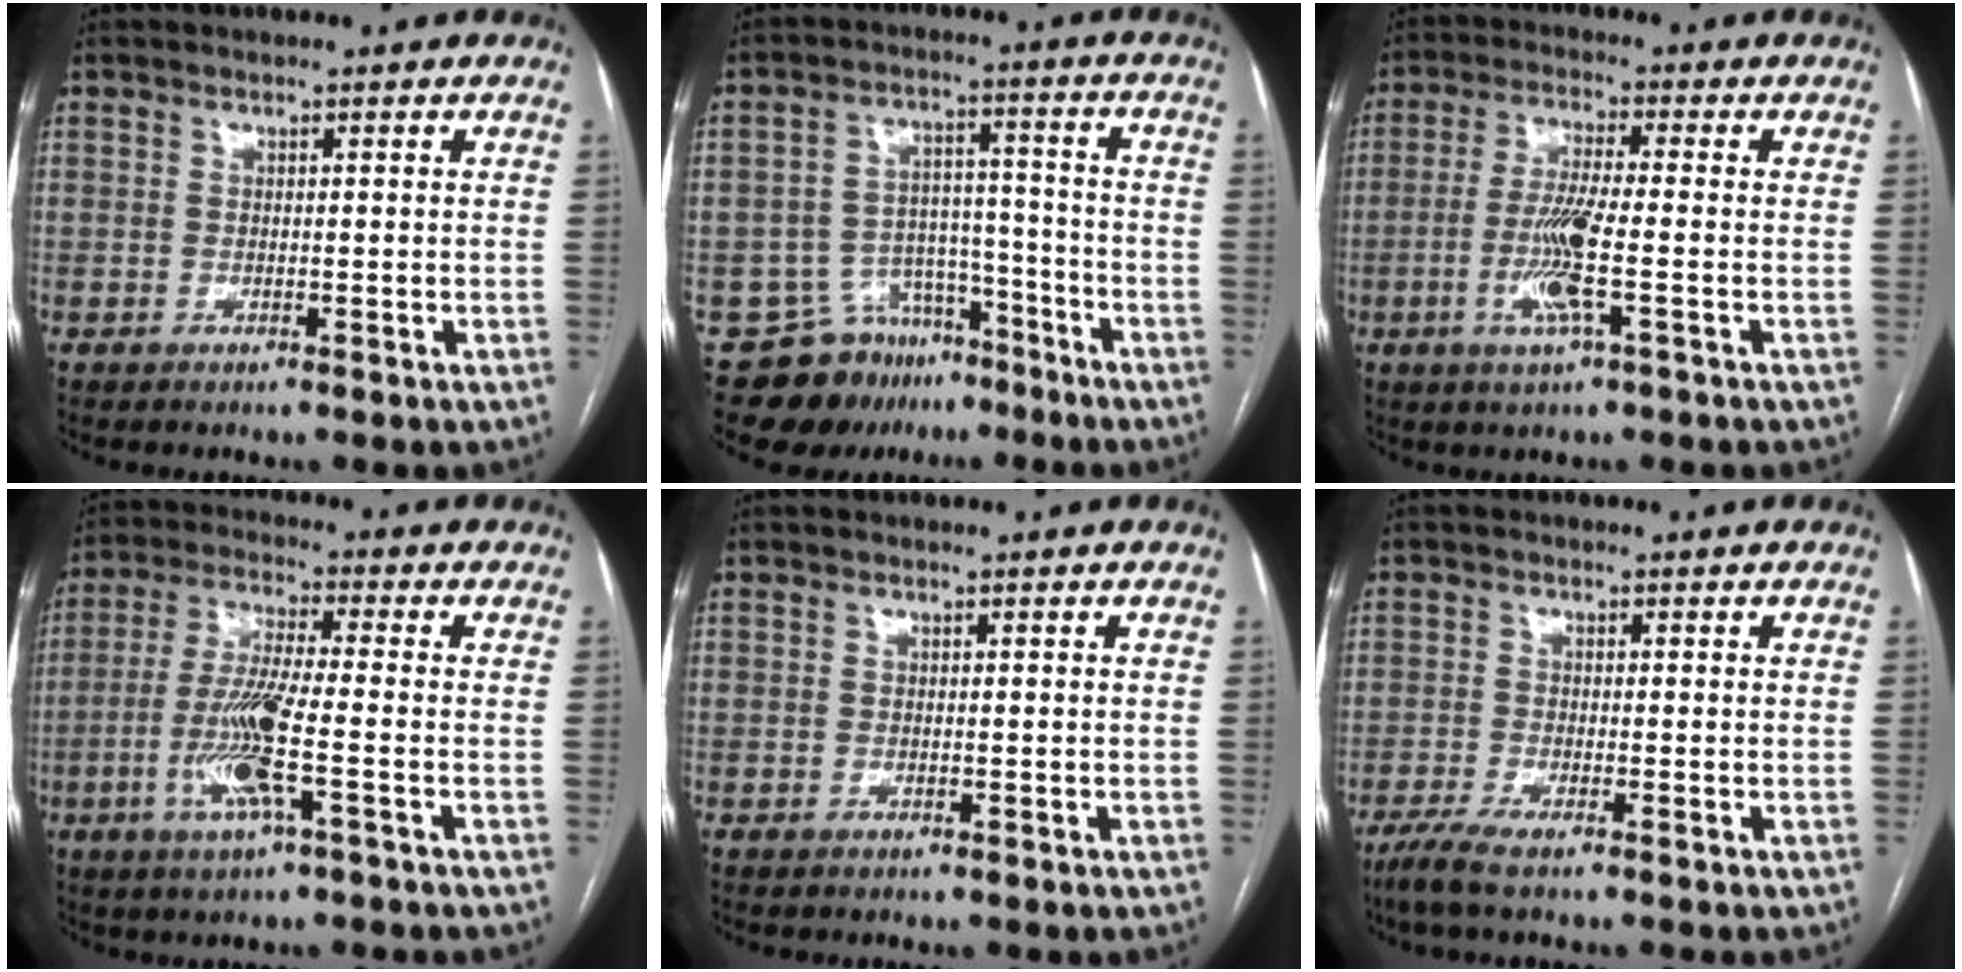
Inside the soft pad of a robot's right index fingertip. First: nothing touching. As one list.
[{"total": 9.8, "force": [-7.4, 6.3, 1.1], "torque": [-0.008, 0.053, -0.112]}, {"total": 7.9, "force": [-2.2, 0.1, 7.6], "torque": [-0.155, -0.009, -0.045]}, {"total": 10.1, "force": [-3.0, 0.2, 9.6], "torque": [-0.198, -0.010, -0.064]}, {"total": 0.0}, {"total": 3.0, "force": [-2.2, -0.1, 2.1], "torque": [-0.045, -0.009, -0.049]}]